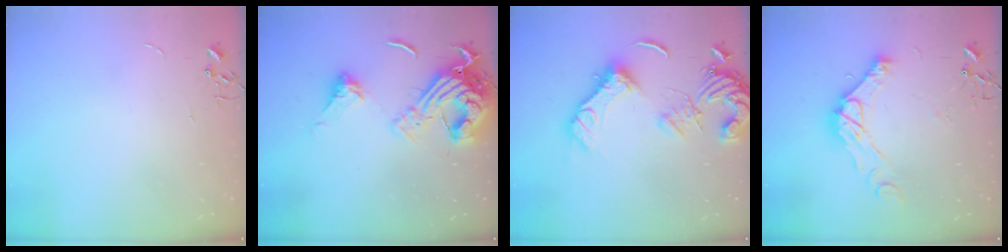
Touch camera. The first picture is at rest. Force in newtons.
{"total": 17.4, "press": 17.3, "slide": 1.9}
{"total": 16.6, "press": 16.5, "slide": 2.0}
{"total": 14.1, "press": 14.1, "slide": 1.1}